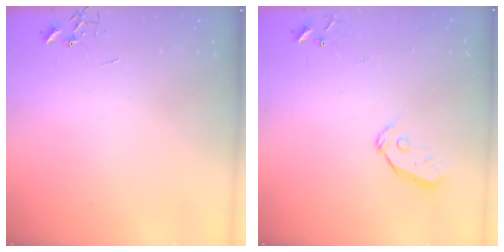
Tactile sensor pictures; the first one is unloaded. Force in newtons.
{"total": 4.4, "press": 4.4, "slide": 0.5}